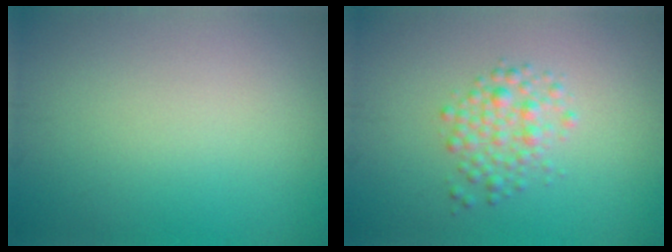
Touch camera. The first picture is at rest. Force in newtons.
{"total": 2.4, "press": 2.4, "slide": 0.1}